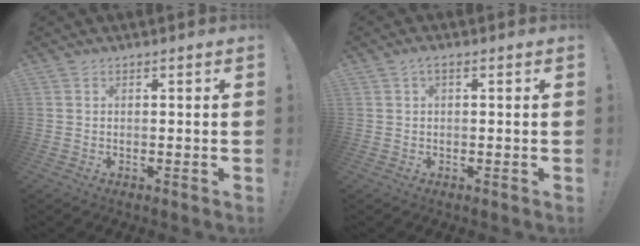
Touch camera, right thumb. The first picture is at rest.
{"total": 1.5, "force": [0.0, 0.6, 1.3], "torque": [-0.025, 0.006, 0.000]}